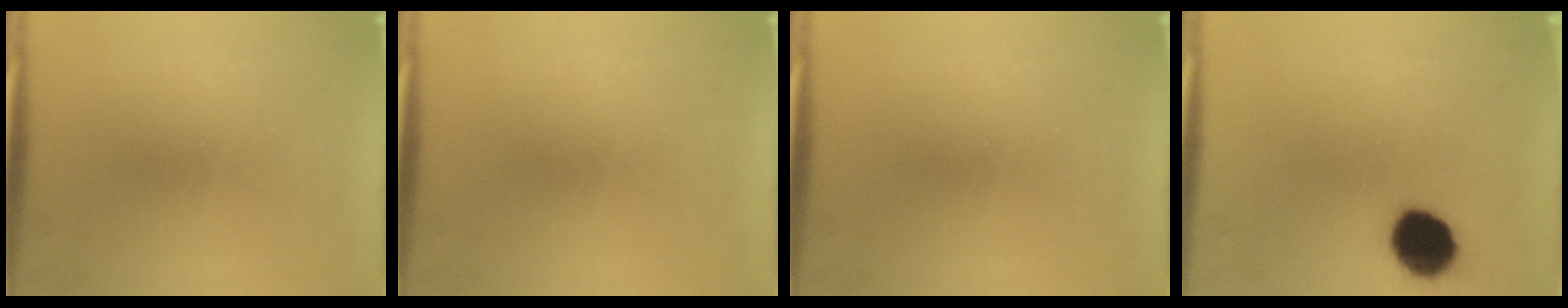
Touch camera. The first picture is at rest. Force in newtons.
{"total": 0.0}
{"total": 0.0}
{"total": 11.1}